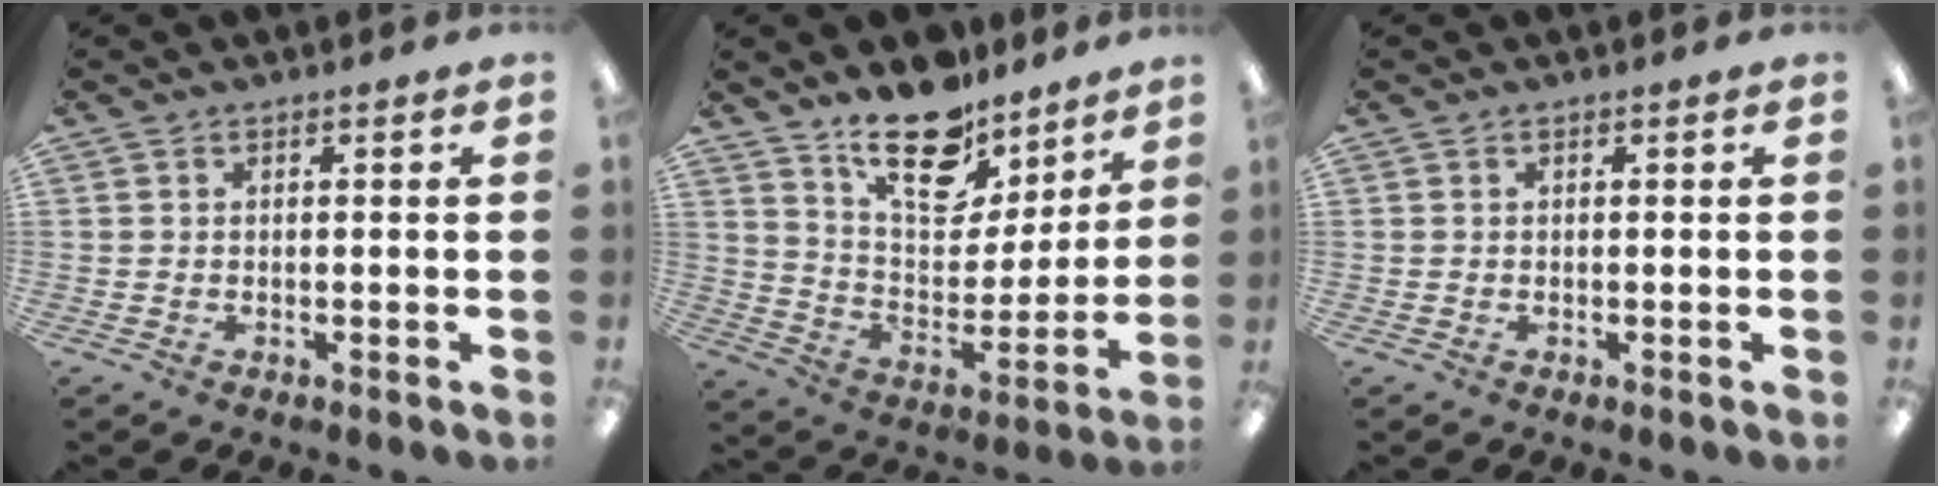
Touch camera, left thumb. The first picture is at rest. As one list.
[{"total": 18.1, "force": [13.6, 8.8, 8.0], "torque": [-0.124, -0.092, 0.243]}, {"total": 0.0}]